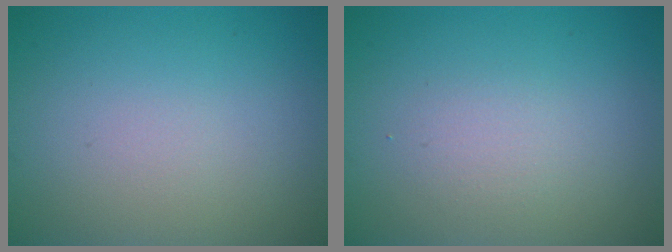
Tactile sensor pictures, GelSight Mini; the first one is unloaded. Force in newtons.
{"total": 1.4, "press": 1.3, "slide": 0.1}